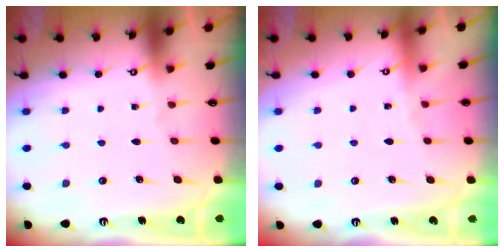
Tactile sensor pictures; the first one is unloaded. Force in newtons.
{"total": 0.7, "press": 0.6, "slide": 0.3}